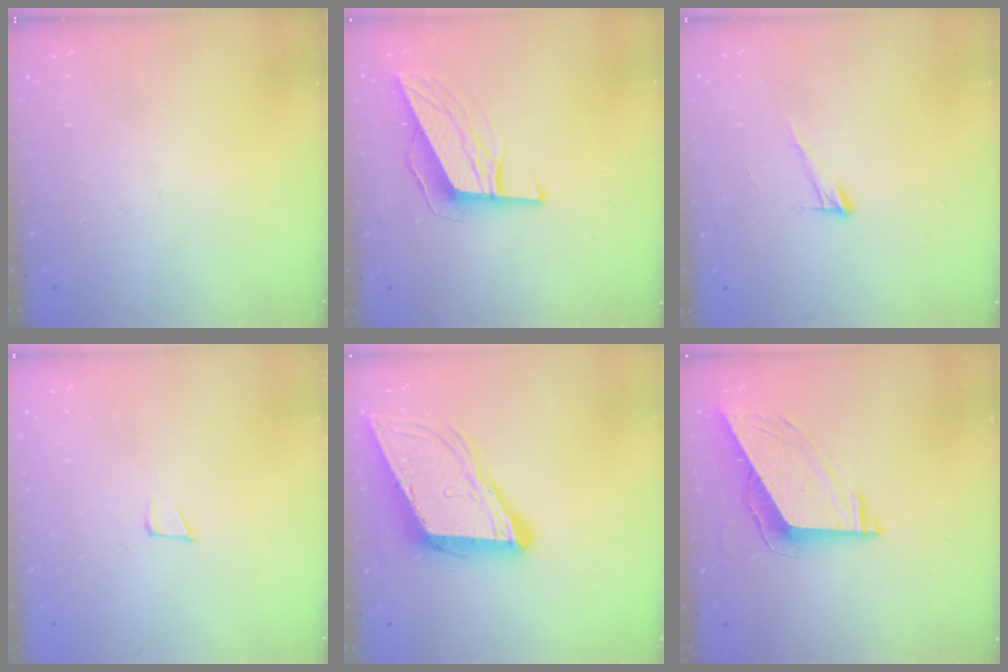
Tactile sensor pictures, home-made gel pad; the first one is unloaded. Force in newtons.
{"total": 10.3, "press": 9.8, "slide": 3.0}
{"total": 5.9, "press": 5.9, "slide": 0.3}
{"total": 4.3, "press": 4.2, "slide": 1.0}
{"total": 12.8, "press": 12.3, "slide": 3.6}
{"total": 8.9, "press": 8.9, "slide": 1.2}